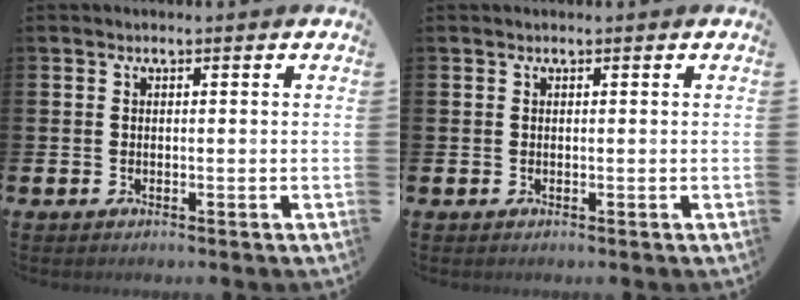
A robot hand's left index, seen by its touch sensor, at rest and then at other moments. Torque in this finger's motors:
{"motor_torque": [0.82, -1.32, -0.34, 0.02]}